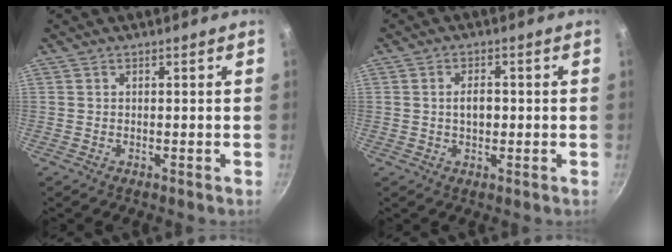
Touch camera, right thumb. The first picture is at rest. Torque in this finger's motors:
{"motor_torque": [-0.53, 0.18, 0.11, 0.00, -0.01]}